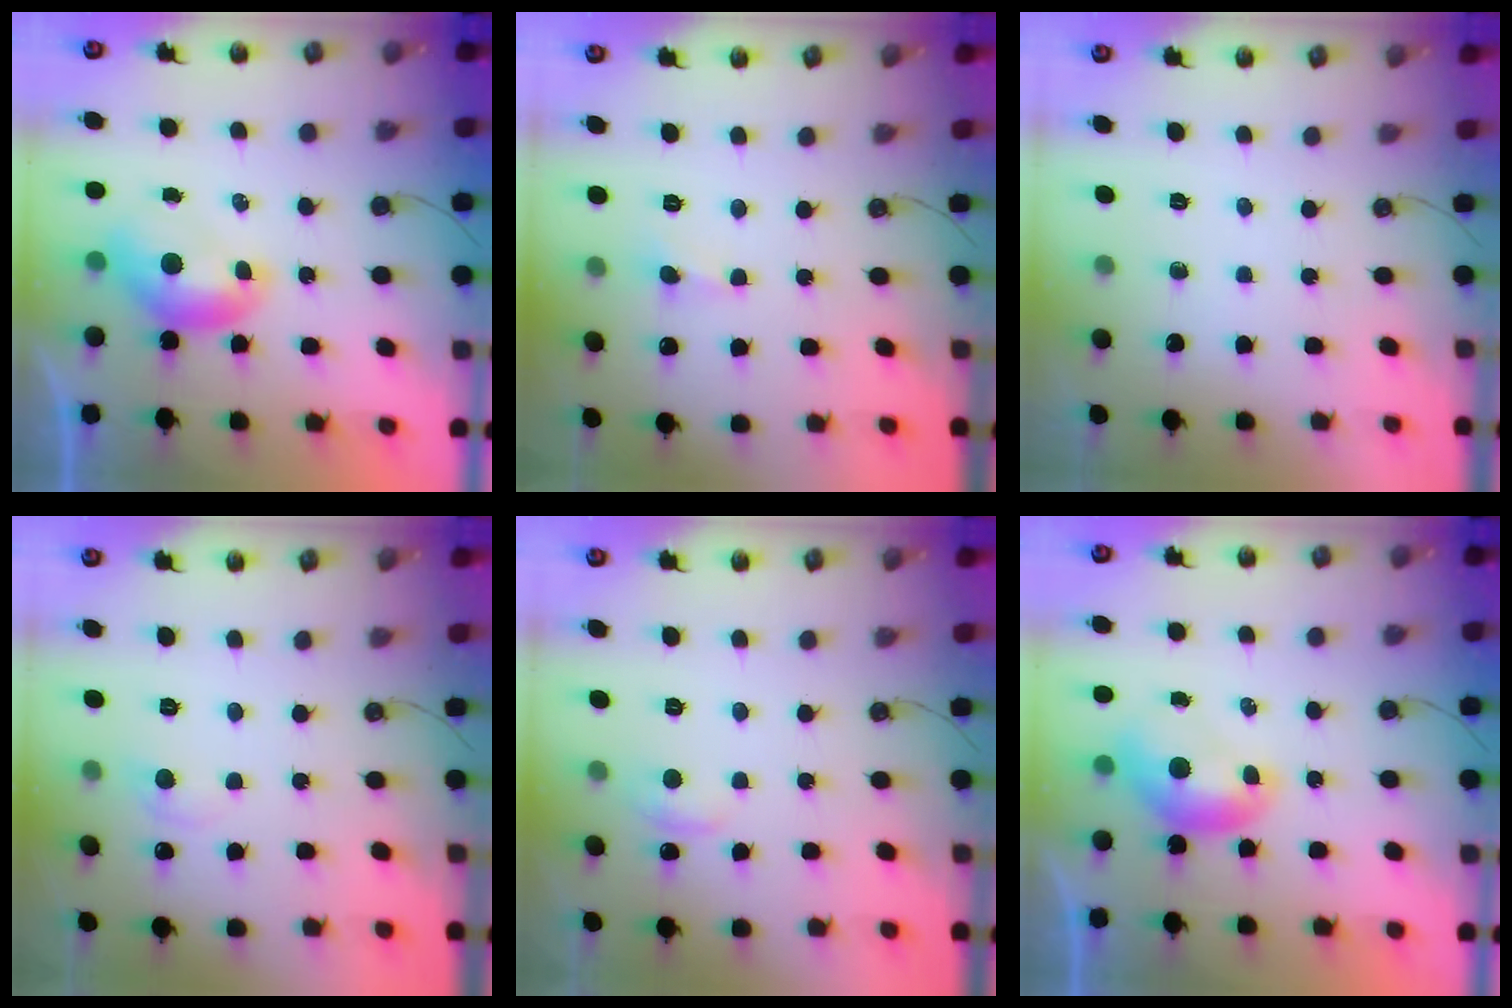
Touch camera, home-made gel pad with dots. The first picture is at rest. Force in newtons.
{"total": 1.6, "press": 1.5, "slide": 0.5}
{"total": 0.0}
{"total": 1.1, "press": 0.9, "slide": 0.7}
{"total": 1.3, "press": 1.0, "slide": 0.7}
{"total": 0.0}